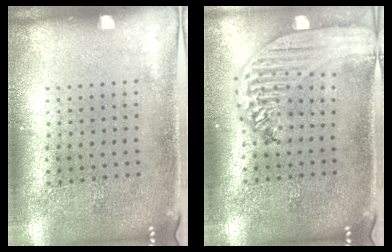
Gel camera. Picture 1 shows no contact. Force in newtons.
{"total": 2.7, "press": 2.2, "slide": 1.6}